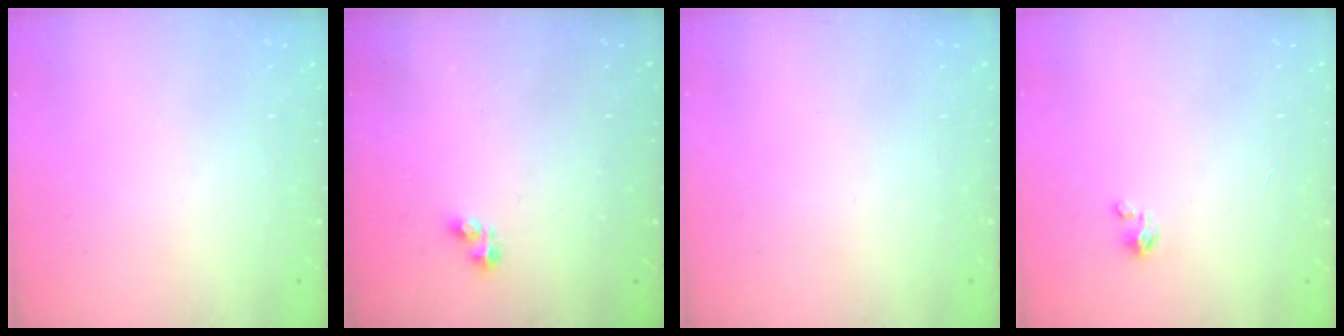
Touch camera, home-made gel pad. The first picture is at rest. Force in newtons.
{"total": 4.2, "press": 4.1, "slide": 0.6}
{"total": 0.0}
{"total": 0.0}